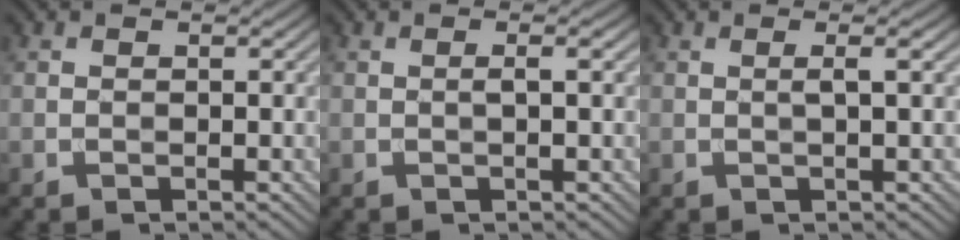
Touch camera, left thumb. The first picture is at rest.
{"total": 1.3, "force": [0.1, 0.0, 1.3], "torque": [-0.028, 0.004, 0.000]}
{"total": 1.7, "force": [0.3, 0.1, 1.7], "torque": [-0.033, 0.009, -0.001]}